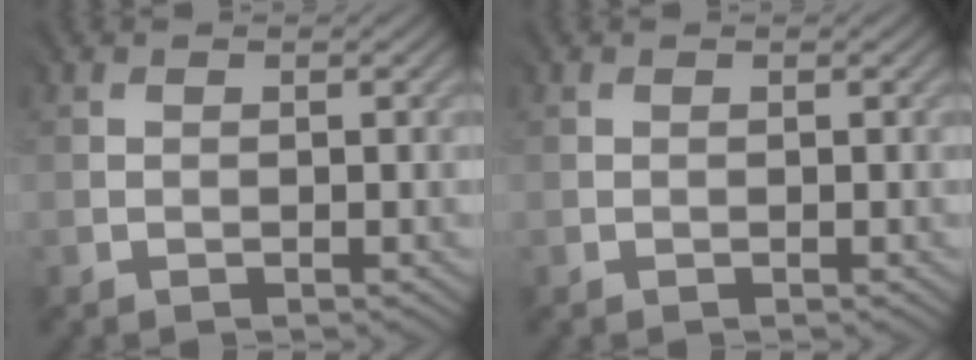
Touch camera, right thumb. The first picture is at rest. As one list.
[{"total": 0.0}]